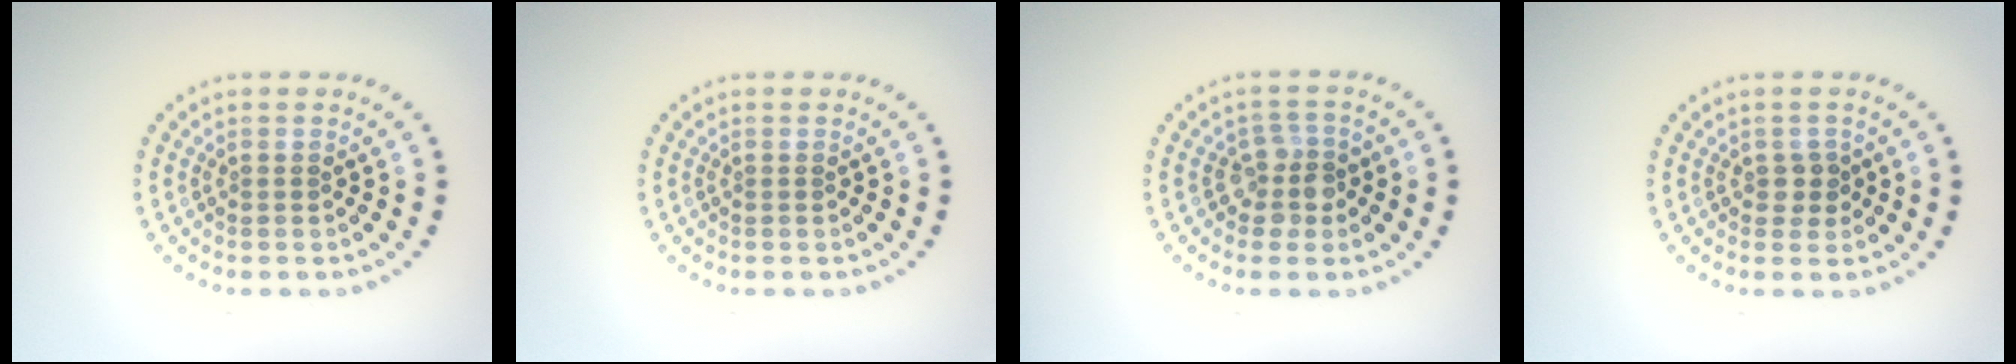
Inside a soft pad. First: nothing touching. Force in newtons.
{"total": 0.0}
{"total": 2.5, "press": 2.1, "slide": 1.3}
{"total": 1.4, "press": 1.3, "slide": 0.4}